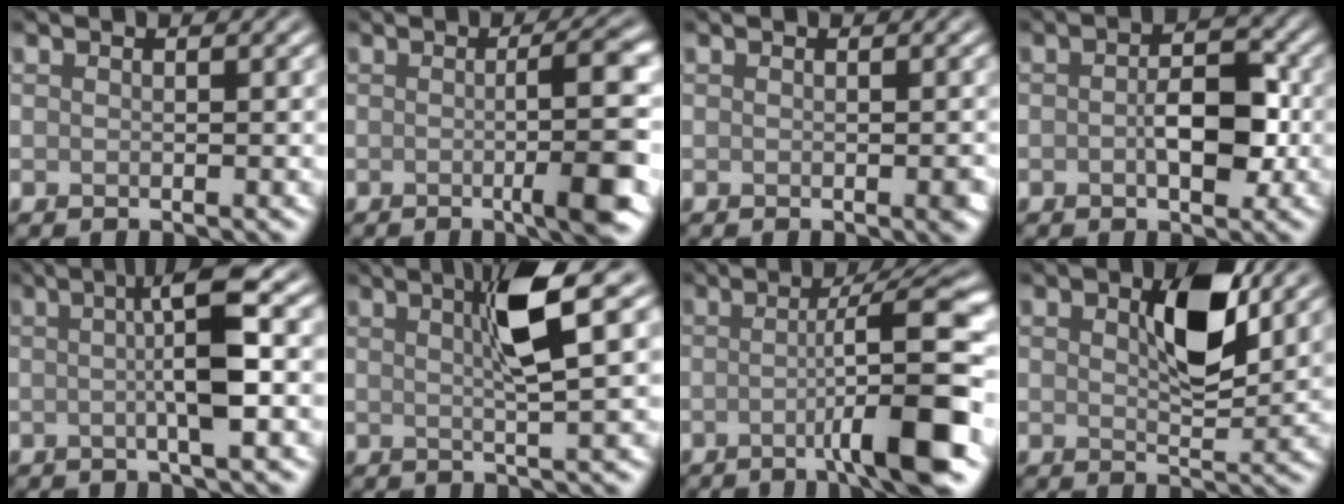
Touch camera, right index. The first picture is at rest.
{"total": 6.3, "force": [-0.7, 1.1, 6.1], "torque": [-0.077, 0.004, -0.015]}
{"total": 0.8, "force": [-0.3, 0.1, 0.7], "torque": [-0.008, 0.000, -0.002]}
{"total": 4.3, "force": [-0.5, 2.3, 3.6], "torque": [-0.055, 0.002, -0.011]}
{"total": 6.4, "force": [0.5, 1.0, 6.3], "torque": [-0.094, 0.011, 0.002]}
{"total": 5.2, "force": [1.8, 0.7, 4.8], "torque": [-0.077, 0.008, 0.026]}
{"total": 8.8, "force": [-2.0, 1.0, 8.5], "torque": [-0.109, 0.008, -0.043]}
{"total": 5.4, "force": [1.8, 2.4, 4.4], "torque": [-0.076, 0.001, 0.029]}